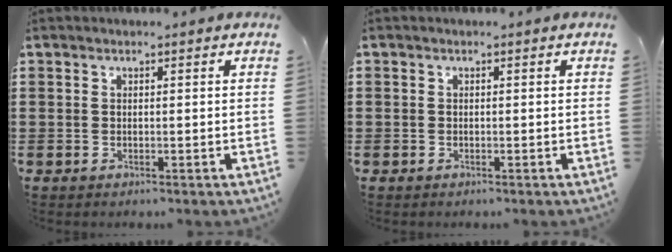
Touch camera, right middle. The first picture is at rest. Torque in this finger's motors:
{"motor_torque": [-0.51, -0.35, -0.65, -0.18]}